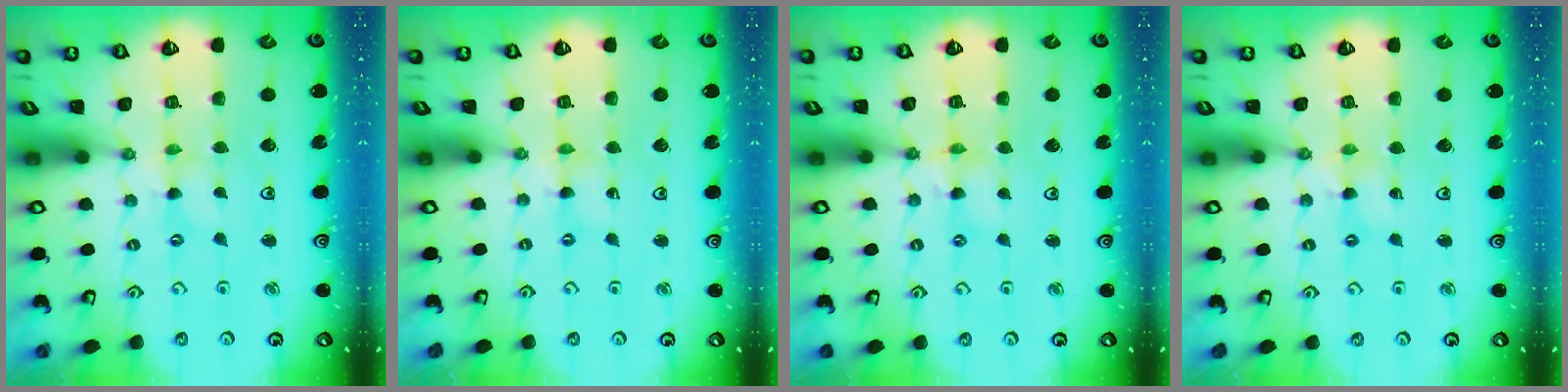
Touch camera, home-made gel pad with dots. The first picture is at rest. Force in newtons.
{"total": 0.5, "press": 0.5, "slide": 0.1}
{"total": 2.9, "press": 2.9, "slide": 0.4}
{"total": 1.6, "press": 1.6, "slide": 0.3}